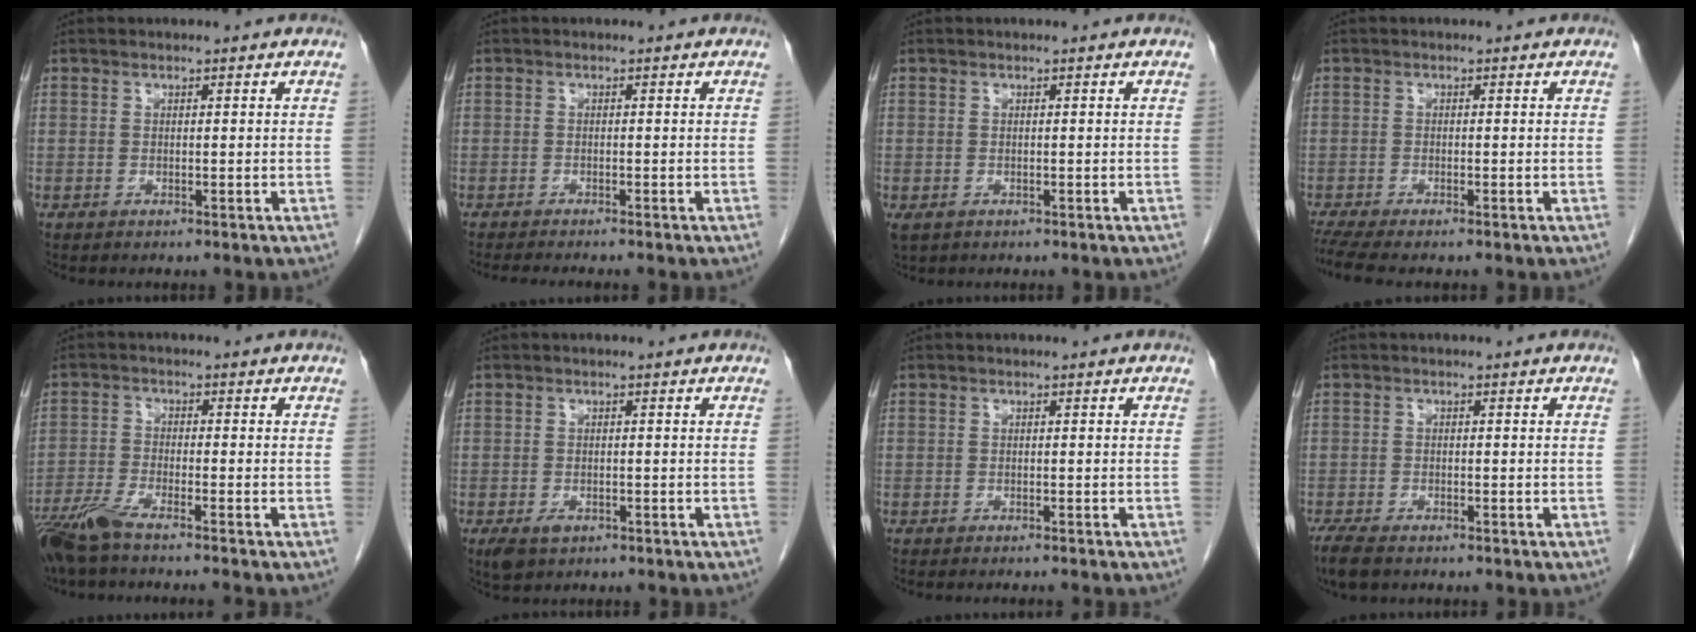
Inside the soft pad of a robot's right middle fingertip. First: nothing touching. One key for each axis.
{"total": 5.0, "fx": -4.4, "fy": 0.0, "fz": 2.4, "tx": -0.023, "ty": -0.008, "tz": -0.066}
{"total": 1.4, "fx": -0.6, "fy": 1.0, "fz": 0.8, "tx": -0.015, "ty": -0.002, "tz": -0.001}
{"total": 4.5, "fx": -3.8, "fy": 0.3, "fz": 2.4, "tx": -0.042, "ty": -0.009, "tz": -0.066}
{"total": 6.9, "fx": -5.6, "fy": -0.2, "fz": 3.9, "tx": -0.075, "ty": -0.021, "tz": -0.107}
{"total": 2.7, "fx": -1.5, "fy": 1.6, "fz": 1.7, "tx": -0.033, "ty": -0.004, "tz": -0.015}
{"total": 3.6, "fx": -3.3, "fy": -0.1, "fz": 1.4, "tx": -0.010, "ty": -0.001, "tz": -0.043}
{"total": 4.9, "fx": -3.8, "fy": 1.6, "fz": 2.6, "tx": -0.053, "ty": -0.012, "tz": -0.061}